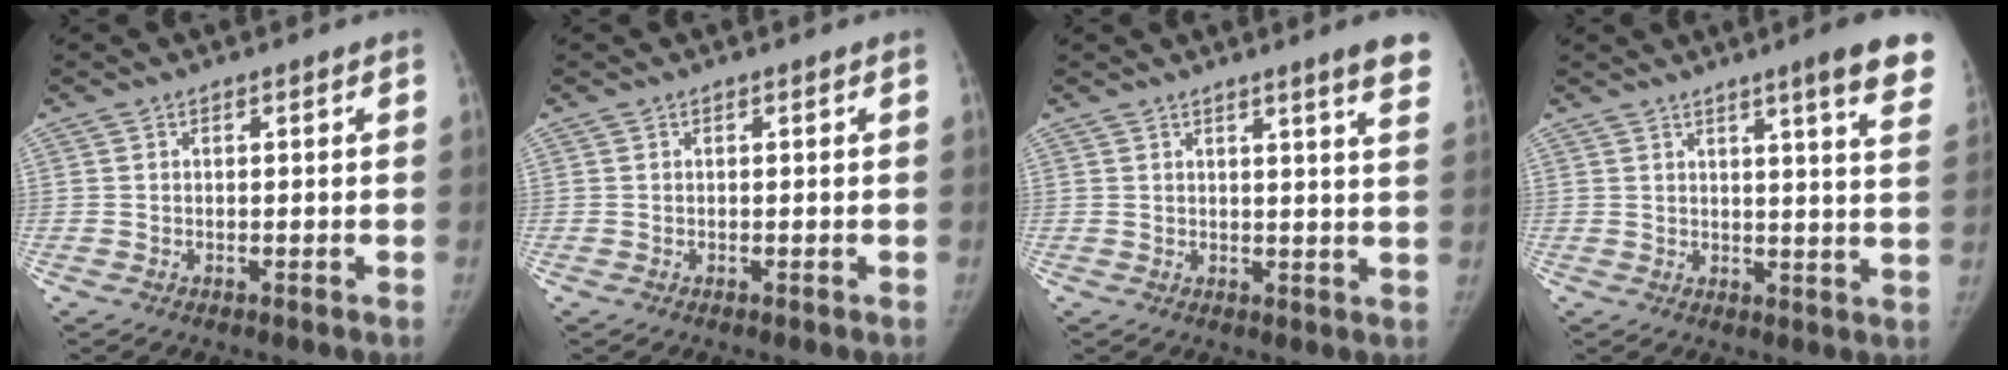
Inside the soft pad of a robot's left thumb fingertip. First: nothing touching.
{"total": 0.0}
{"total": 8.3, "force": [5.8, 0.0, 5.9], "torque": [-0.061, -0.023, 0.055]}
{"total": 11.5, "force": [7.8, 0.5, 8.3], "torque": [-0.090, -0.034, 0.079]}